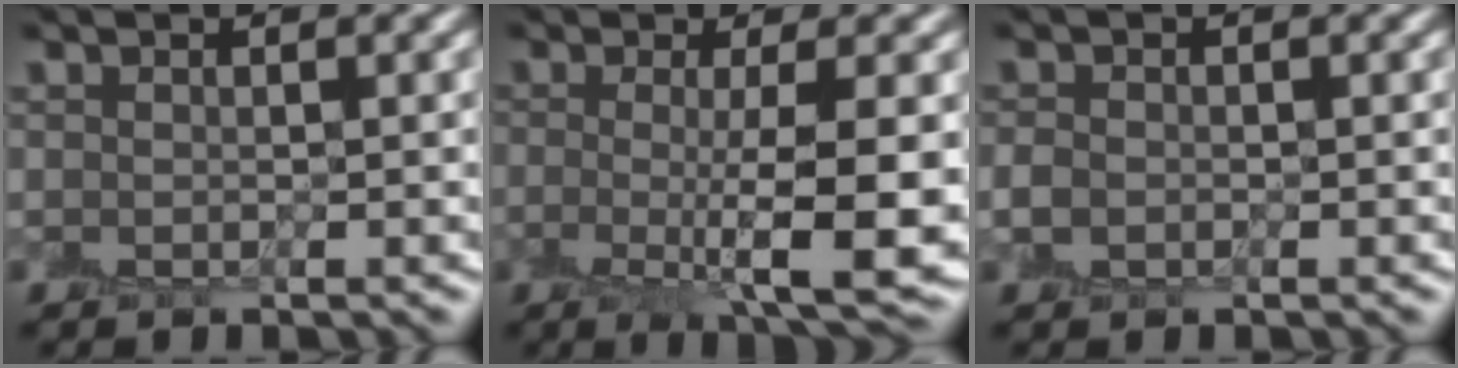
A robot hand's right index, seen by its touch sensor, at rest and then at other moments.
{"total": 6.7, "force": [-1.1, 1.3, 6.5], "torque": [-0.098, -0.012, -0.015]}
{"total": 1.1, "force": [-0.5, 0.9, 0.4], "torque": [-0.008, -0.002, -0.010]}